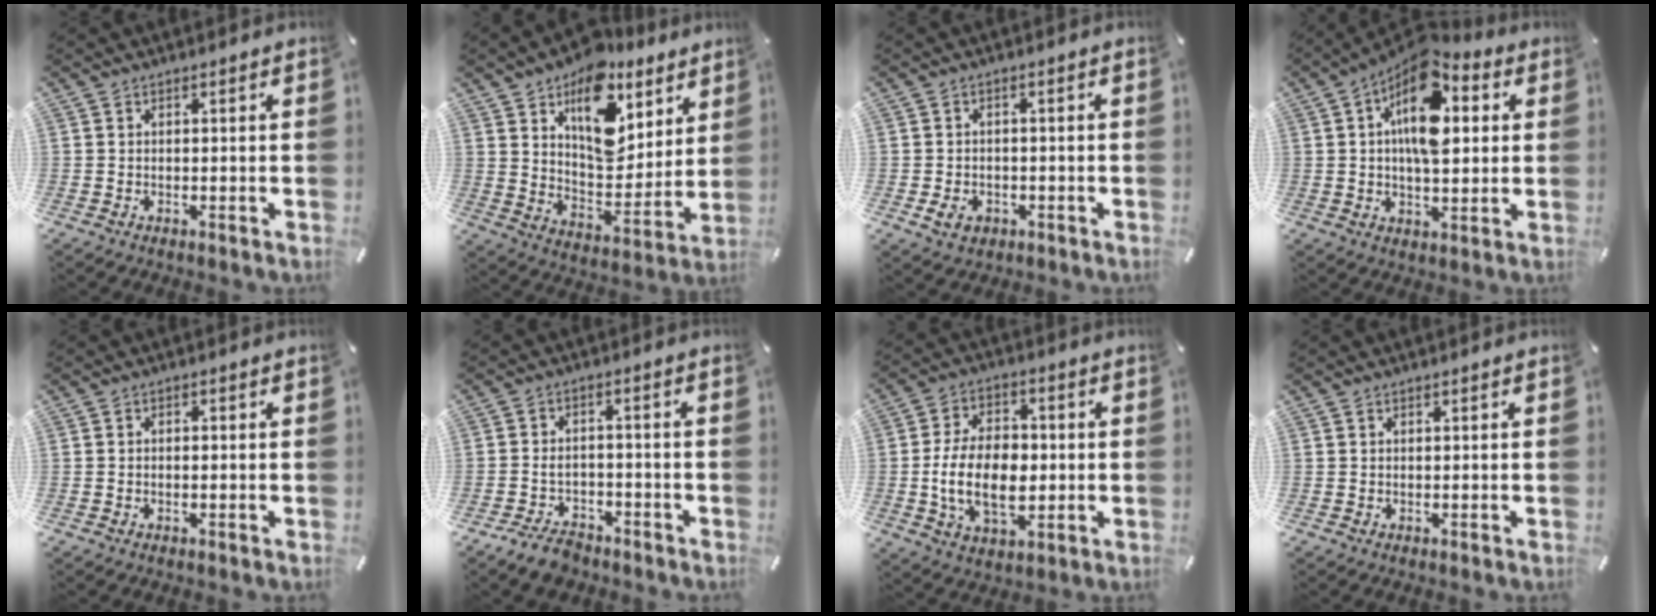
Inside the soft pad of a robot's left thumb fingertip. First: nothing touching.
{"total": 17.5, "force": [10.5, 10.5, 9.3], "torque": [-0.132, -0.069, 0.184]}
{"total": 3.8, "force": [-1.5, 3.0, 1.8], "torque": [-0.037, 0.003, -0.027]}
{"total": 15.2, "force": [4.5, 8.0, 12.1], "torque": [-0.211, -0.024, 0.074]}
{"total": 1.0, "force": [-0.6, 0.5, 0.7], "torque": [-0.015, -0.001, -0.011]}
{"total": 5.3, "force": [-3.7, 2.9, 2.5], "torque": [-0.051, 0.021, -0.071]}
{"total": 14.7, "force": [-1.7, 9.4, 11.1], "torque": [-0.216, 0.003, -0.028]}
{"total": 0.0}